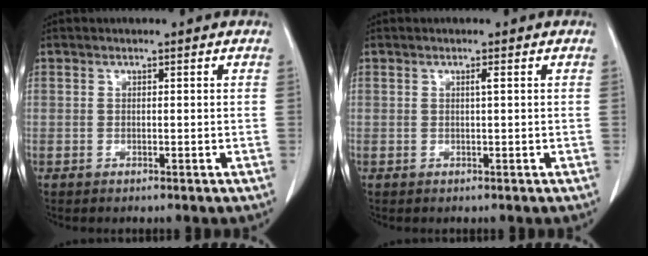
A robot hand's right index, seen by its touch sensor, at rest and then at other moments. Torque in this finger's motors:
{"motor_torque": [0.32, -0.19, 0.02, 0.02]}